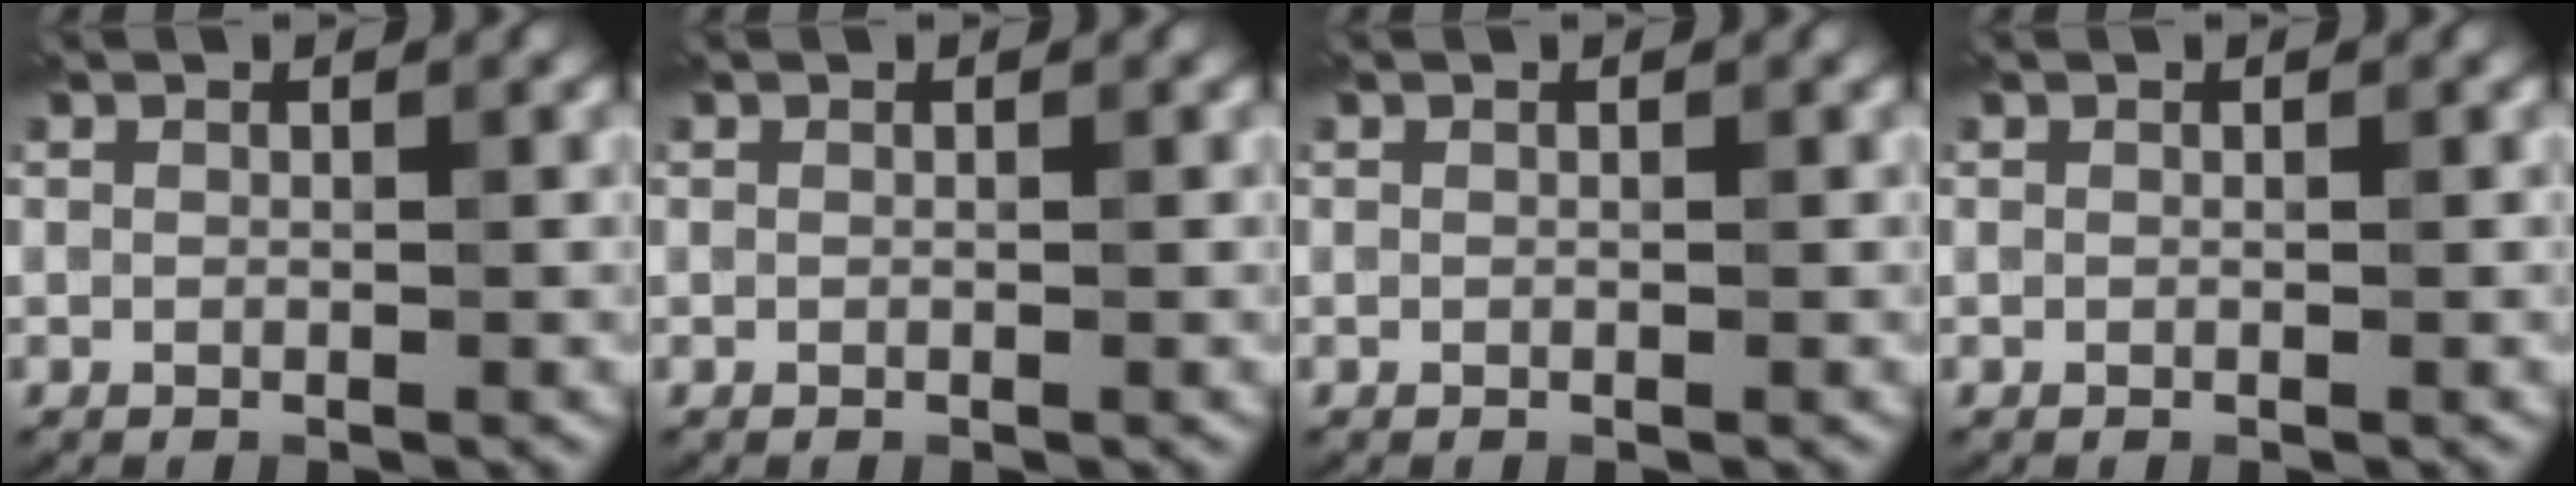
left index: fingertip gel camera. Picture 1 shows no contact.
{"total": 0.0}
{"total": 0.0}
{"total": 0.0}